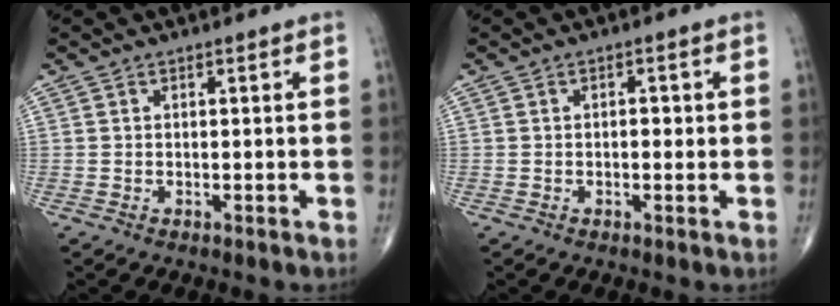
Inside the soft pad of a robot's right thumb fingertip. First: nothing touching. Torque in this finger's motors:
{"motor_torque": [0.02, -0.12, -0.05, -0.16, 0.03]}